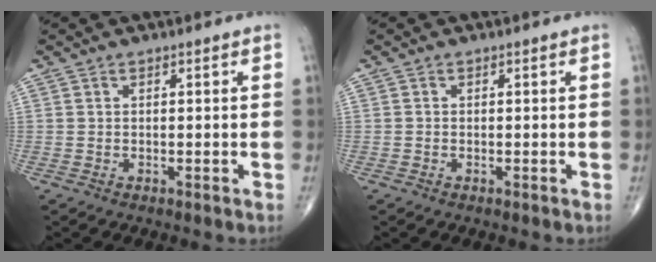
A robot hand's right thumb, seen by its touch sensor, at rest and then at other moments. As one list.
[{"total": 0.0}]